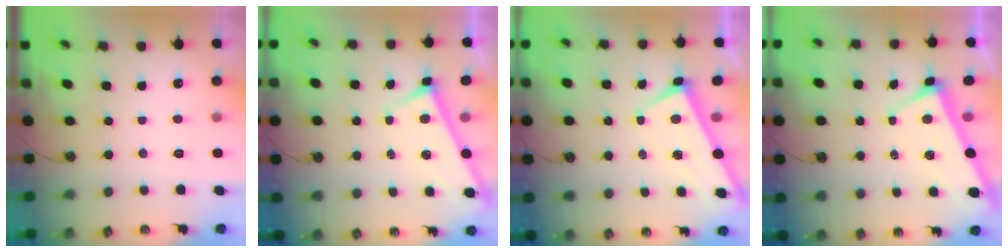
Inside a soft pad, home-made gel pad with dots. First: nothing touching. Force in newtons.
{"total": 3.0, "press": 3.0, "slide": 0.3}
{"total": 1.7, "press": 1.7, "slide": 0.1}
{"total": 3.9, "press": 3.9, "slide": 0.1}